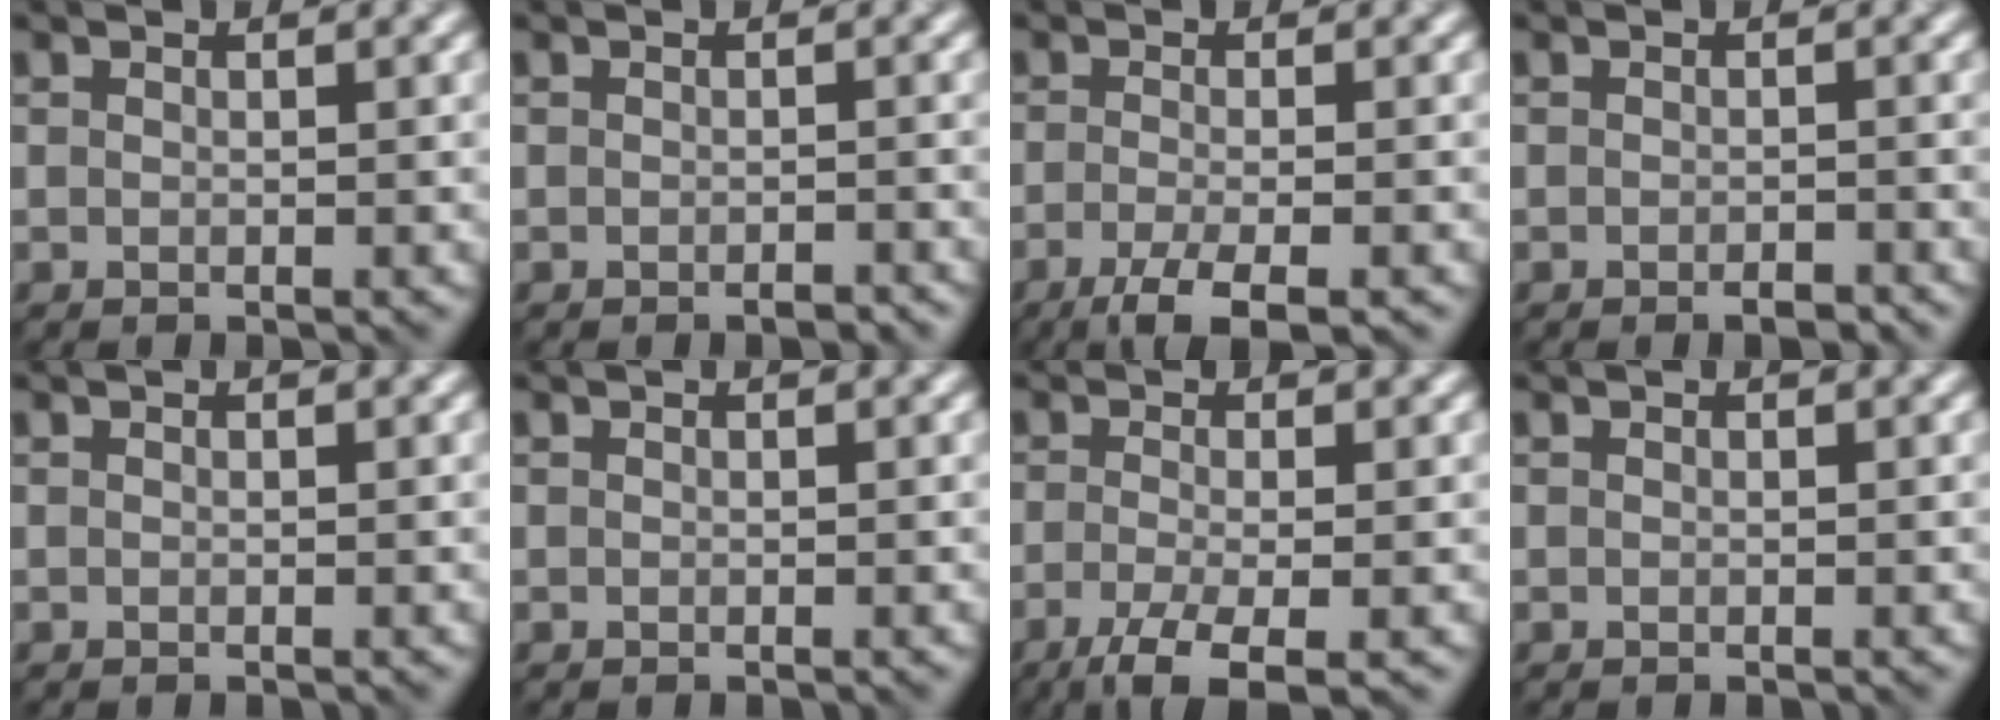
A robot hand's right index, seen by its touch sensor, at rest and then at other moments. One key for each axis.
{"total": 1.0, "fx": -0.7, "fy": 0.2, "fz": 0.6, "tx": -0.007, "ty": -0.001, "tz": -0.010}
{"total": 4.1, "fx": -2.4, "fy": 0.9, "fz": 3.2, "tx": -0.056, "ty": -0.007, "tz": -0.050}
{"total": 1.3, "fx": -0.9, "fy": 0.3, "fz": 0.9, "tx": -0.012, "ty": -0.003, "tz": -0.013}
{"total": 0.0}
{"total": 0.0}
{"total": 4.7, "fx": -2.6, "fy": 1.2, "fz": 3.7, "tx": -0.068, "ty": -0.007, "tz": -0.055}
{"total": 0.0}